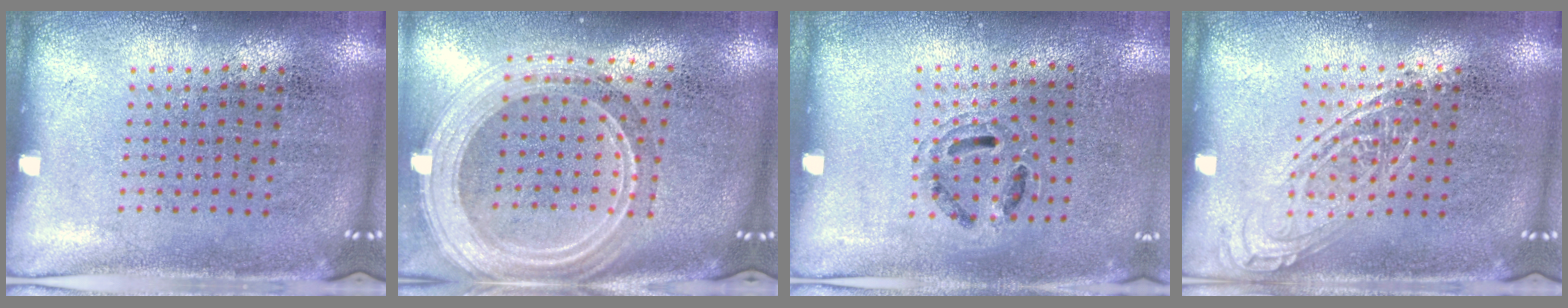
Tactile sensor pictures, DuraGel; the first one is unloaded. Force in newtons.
{"total": 2.8, "press": 2.3, "slide": 1.6}
{"total": 0.9, "press": 0.8, "slide": 0.3}
{"total": 2.2, "press": 2.2, "slide": 0.2}